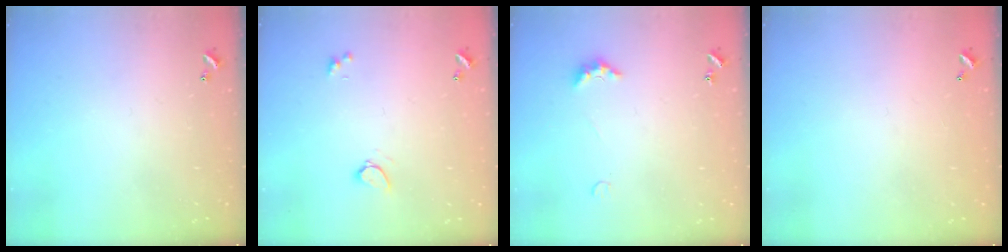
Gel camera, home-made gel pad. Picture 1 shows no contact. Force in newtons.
{"total": 1.0, "press": 1.0, "slide": 0.2}
{"total": 2.7, "press": 2.6, "slide": 0.7}
{"total": 2.9, "press": 2.9, "slide": 0.1}